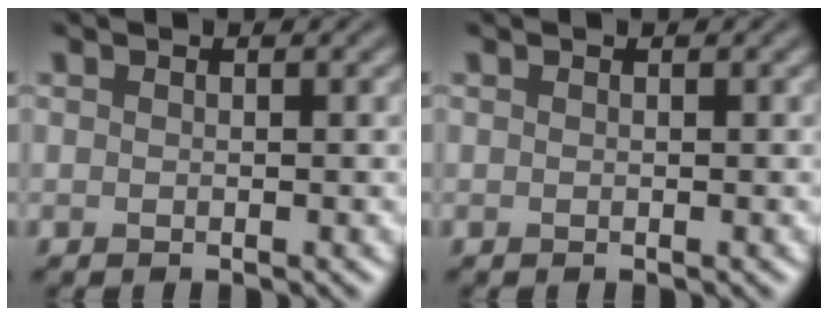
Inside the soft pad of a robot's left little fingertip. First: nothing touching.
{"total": 0.0}